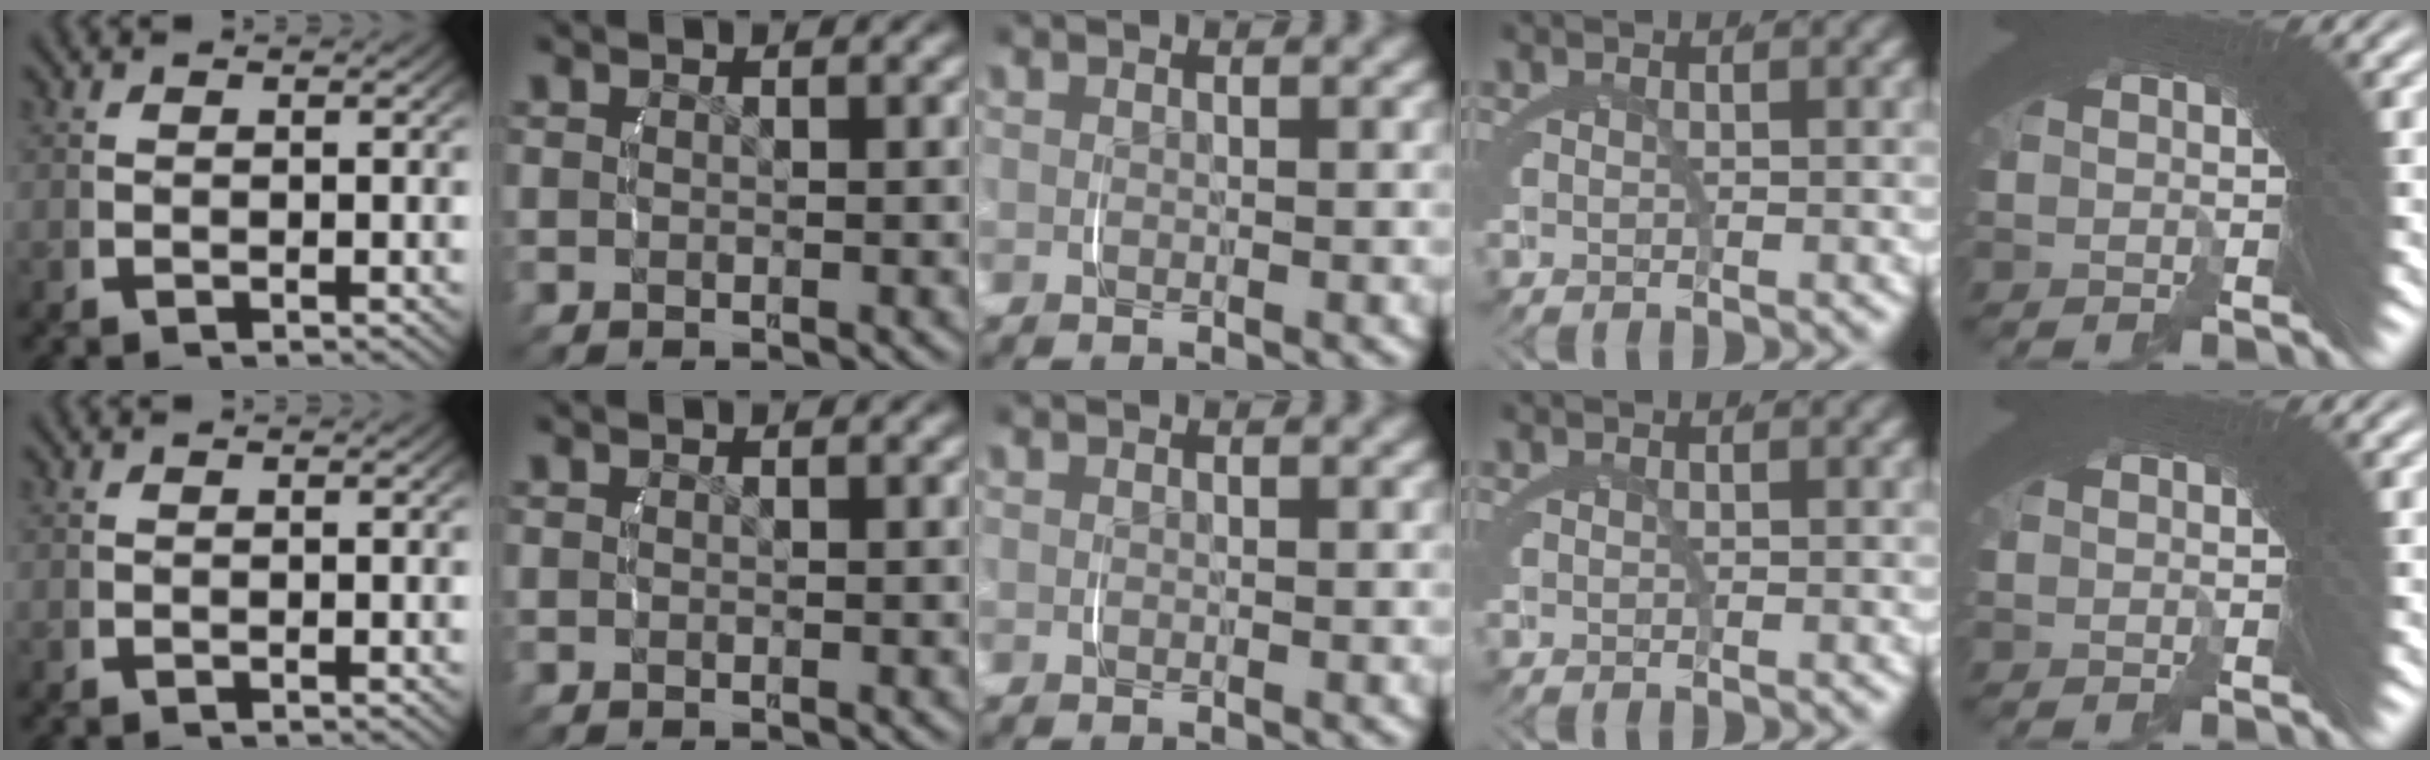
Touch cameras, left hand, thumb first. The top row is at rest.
{}